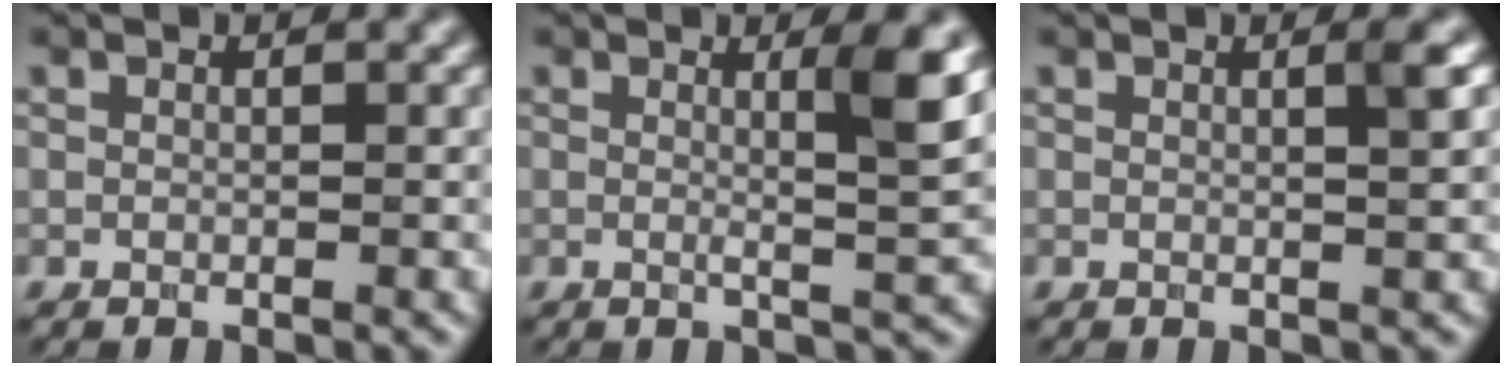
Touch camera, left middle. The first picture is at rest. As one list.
[{"total": 4.1, "force": [0.7, 0.6, 4.0], "torque": [-0.057, -0.005, 0.009]}, {"total": 1.9, "force": [0.4, 0.4, 1.8], "torque": [-0.023, 0.001, 0.000]}]